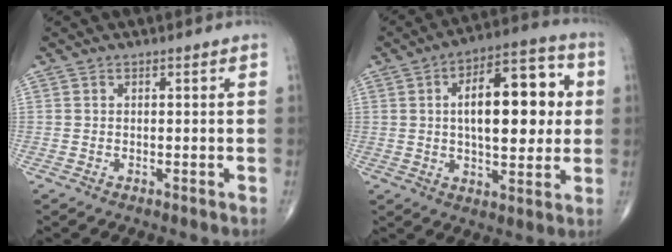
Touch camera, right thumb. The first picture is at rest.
{"total": 18.3, "force": [2.6, 8.4, 16.1], "torque": [-0.209, 0.015, 0.035]}